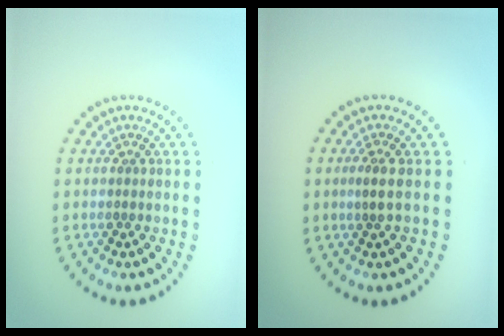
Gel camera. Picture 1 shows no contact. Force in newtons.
{"total": 1.2, "press": 0.7, "slide": 1.0}